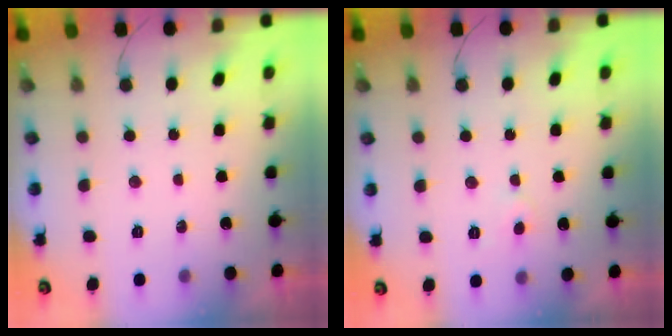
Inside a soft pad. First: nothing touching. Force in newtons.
{"total": 3.7, "press": 3.7, "slide": 0.4}